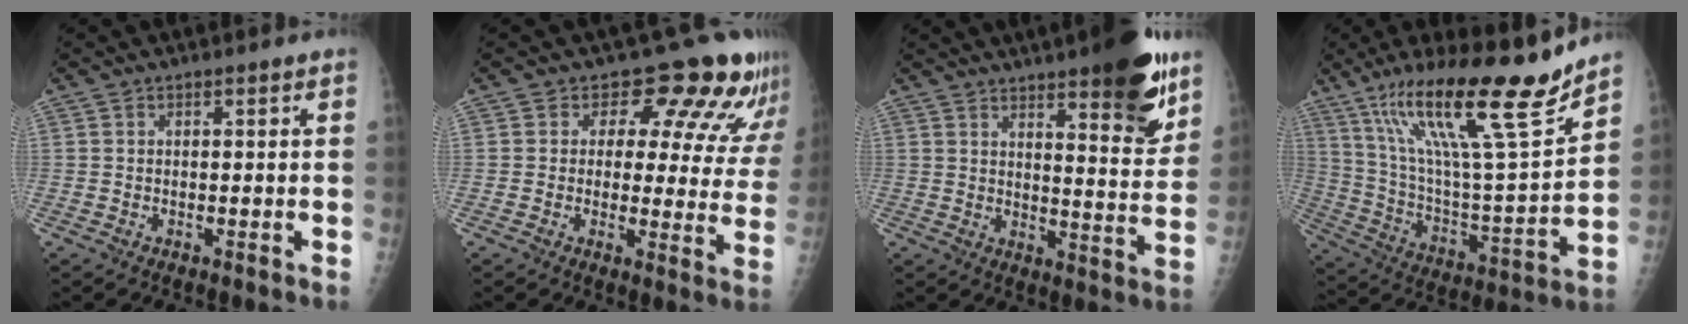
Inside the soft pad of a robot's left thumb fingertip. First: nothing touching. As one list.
[{"total": 14.4, "force": [11.0, 7.0, 6.1], "torque": [-0.013, -0.058, 0.104]}, {"total": 16.9, "force": [10.6, 4.4, 12.4], "torque": [-0.134, -0.060, 0.149]}, {"total": 26.0, "force": [17.0, 4.5, 19.2], "torque": [-0.312, -0.058, 0.299]}]